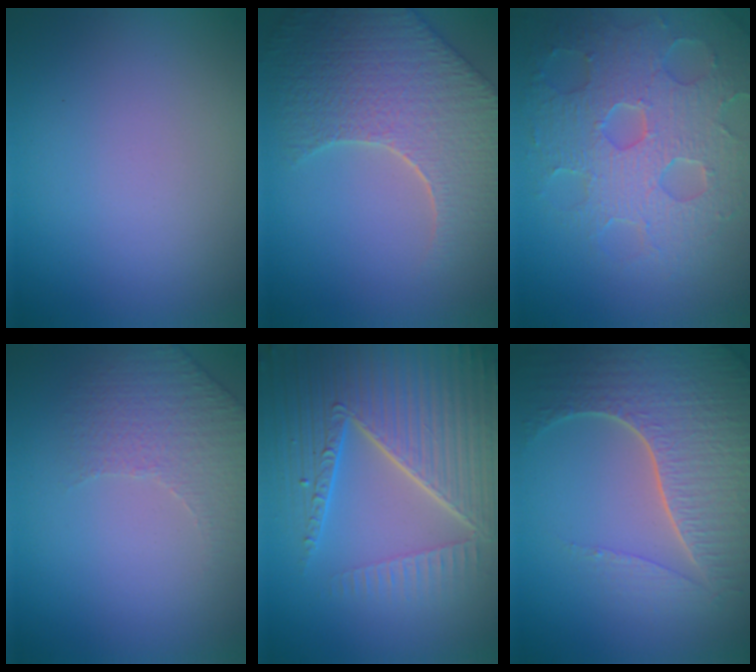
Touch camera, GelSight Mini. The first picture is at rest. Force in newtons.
{"total": 8.6, "press": 6.4, "slide": 5.7}
{"total": 7.9, "press": 5.8, "slide": 5.3}
{"total": 1.9, "press": 1.6, "slide": 1.0}
{"total": 8.9, "press": 6.1, "slide": 6.4}
{"total": 7.5, "press": 5.5, "slide": 5.2}